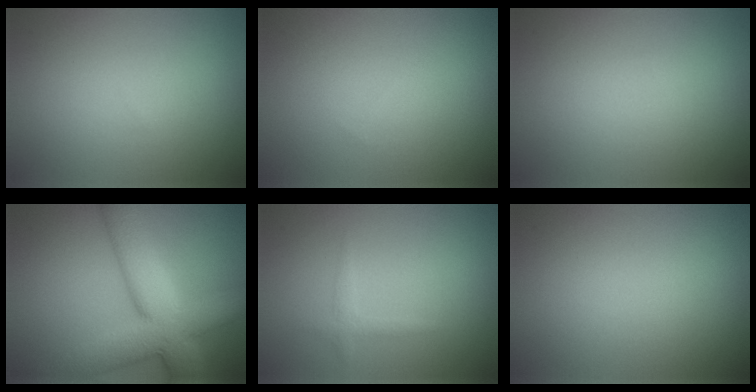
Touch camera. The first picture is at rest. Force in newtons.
{"total": 0.0}
{"total": 0.0}
{"total": 10.0, "press": 10.0, "slide": 0.7}
{"total": 1.1, "press": 1.1, "slide": 0.0}
{"total": 0.0}